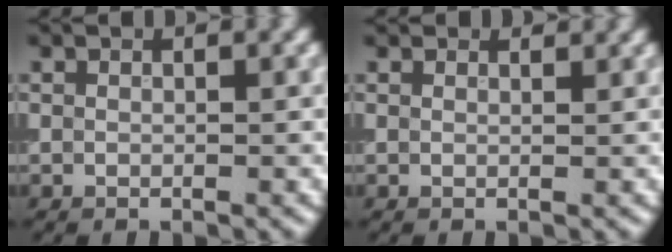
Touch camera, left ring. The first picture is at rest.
{"total": 2.0, "force": [1.9, 0.5, 0.4], "torque": [-0.014, 0.000, 0.019]}